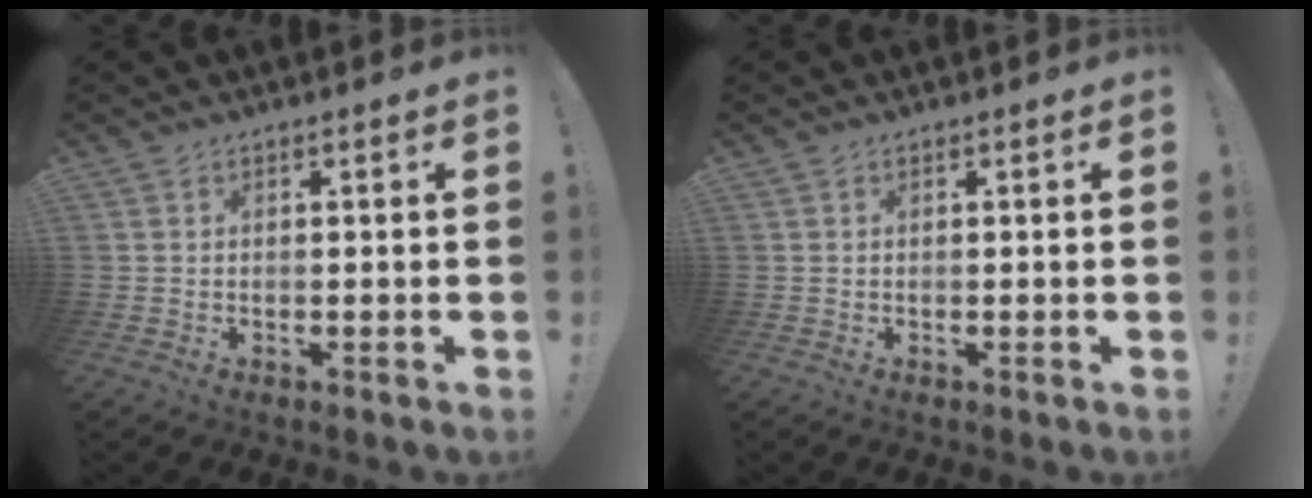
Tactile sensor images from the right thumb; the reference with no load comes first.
{"total": 0.0}